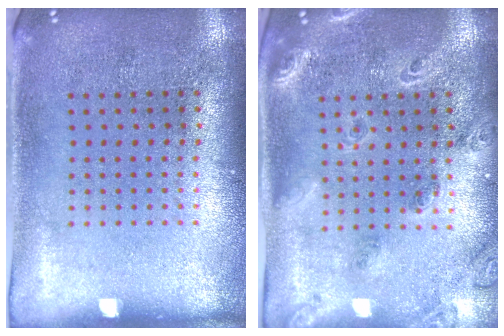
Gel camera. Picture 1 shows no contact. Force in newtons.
{"total": 1.8, "press": 1.6, "slide": 0.8}